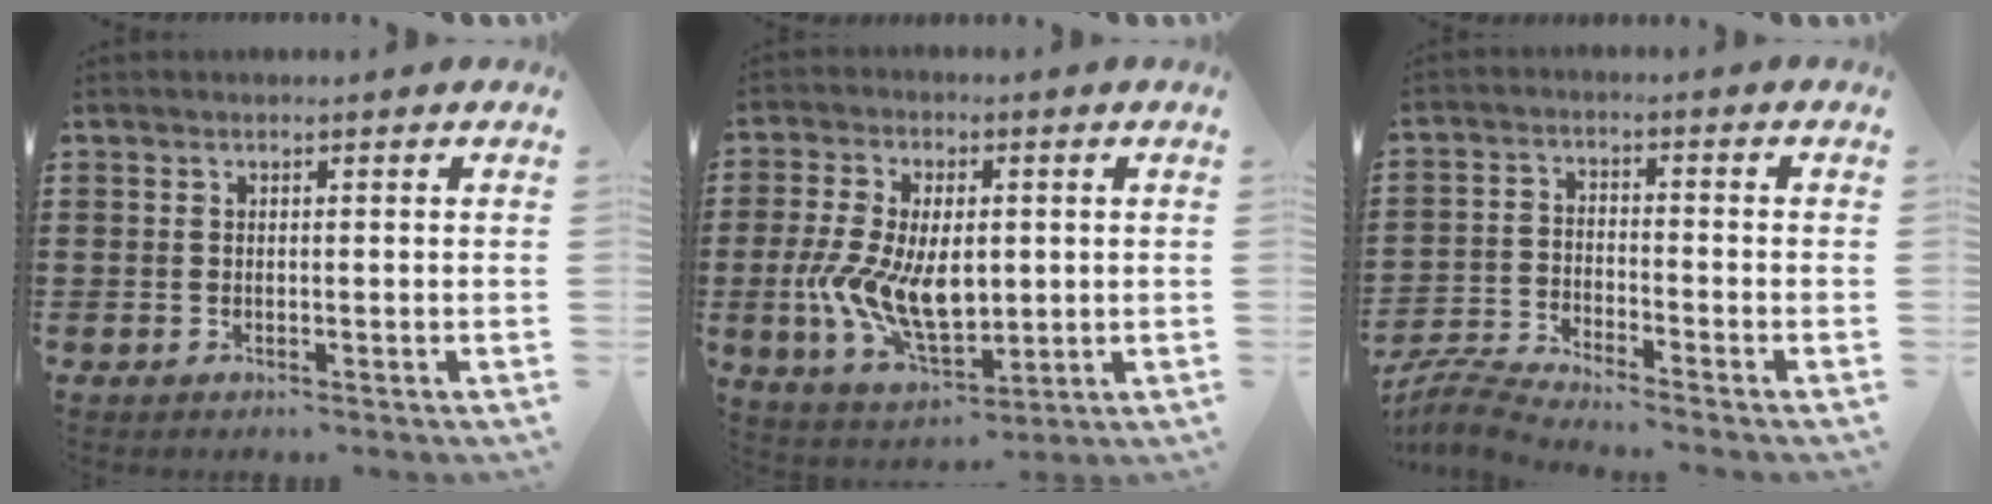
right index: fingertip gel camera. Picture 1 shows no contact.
{"total": 11.3, "force": [-0.3, 6.6, 9.1], "torque": [-0.202, 0.004, -0.004]}
{"total": 4.9, "force": [-4.9, -0.3, 0.8], "torque": [-0.037, -0.009, -0.105]}